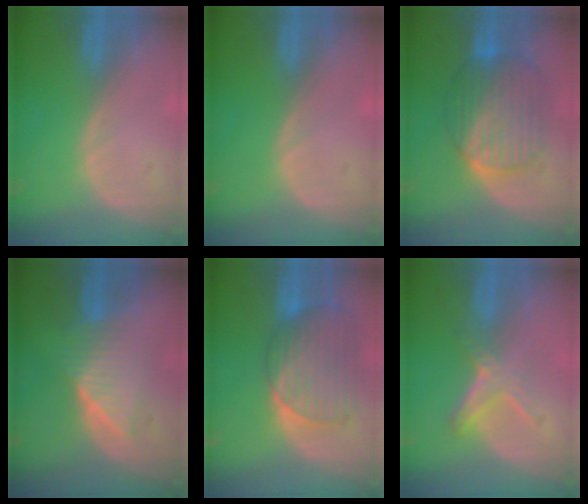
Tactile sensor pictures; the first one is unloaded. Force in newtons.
{"total": 0.0}
{"total": 9.7, "press": 9.7, "slide": 0.6}
{"total": 6.4, "press": 6.3, "slide": 1.0}
{"total": 10.4, "press": 8.9, "slide": 5.5}
{"total": 5.0, "press": 4.7, "slide": 1.5}